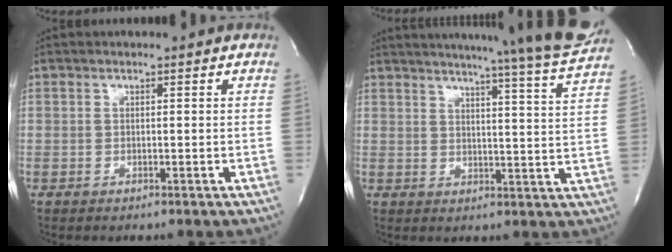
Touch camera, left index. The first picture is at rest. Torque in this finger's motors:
{"motor_torque": [0.02, -0.04, 0.42, 0.08]}